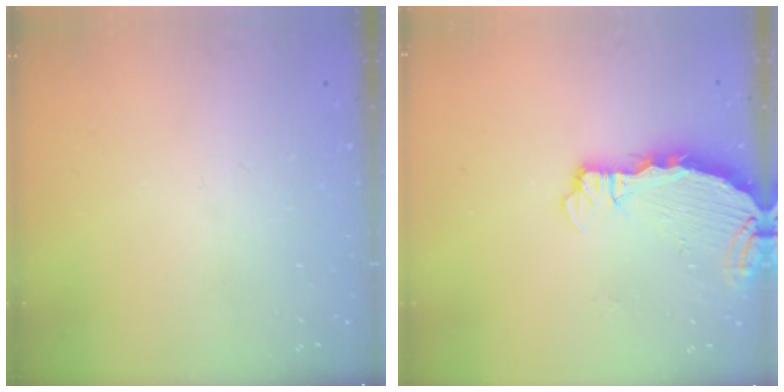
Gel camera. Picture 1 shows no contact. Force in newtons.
{"total": 4.4, "press": 4.4, "slide": 0.1}